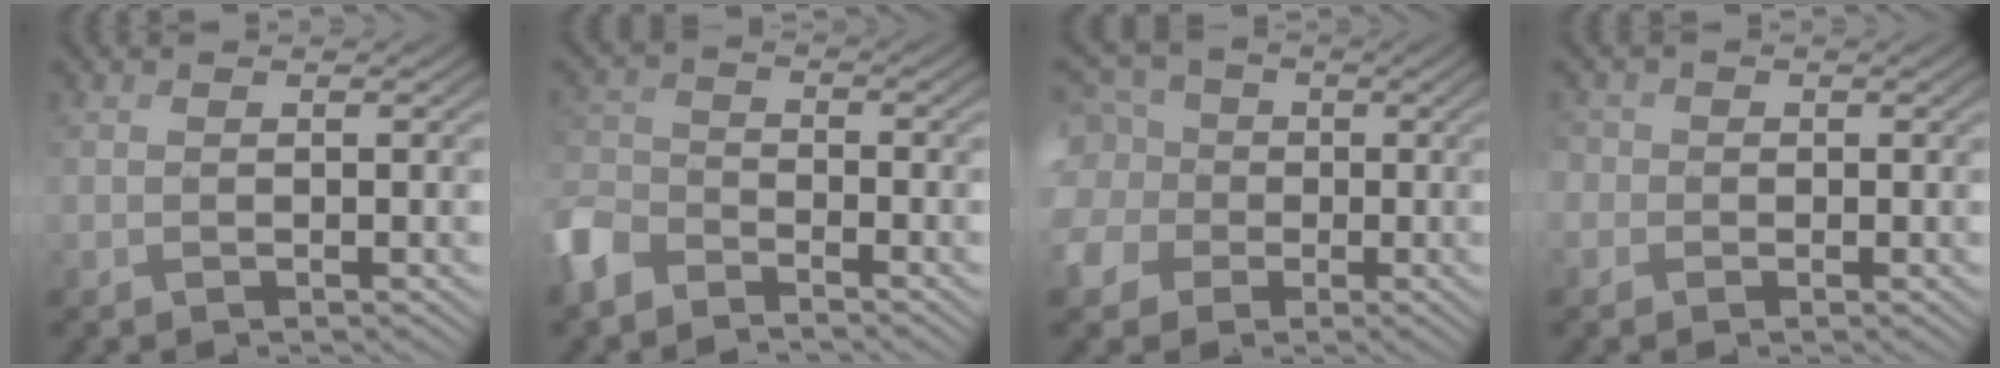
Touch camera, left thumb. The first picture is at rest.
{"total": 6.2, "force": [-4.7, 3.1, 2.6], "torque": [-0.069, -0.003, -0.116]}
{"total": 10.3, "force": [-0.9, 9.2, 4.5], "torque": [-0.173, -0.008, -0.030]}
{"total": 2.3, "force": [-0.2, 2.2, 0.4], "torque": [-0.016, 0.004, -0.013]}